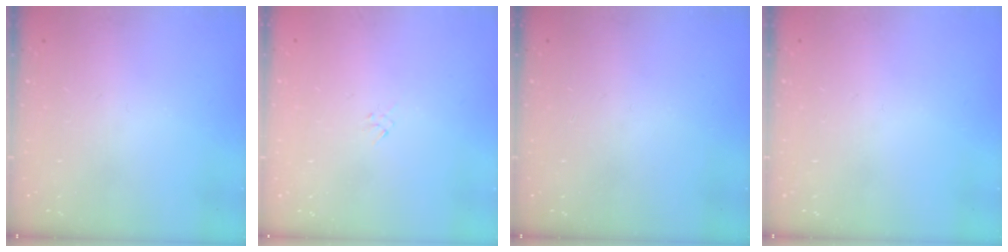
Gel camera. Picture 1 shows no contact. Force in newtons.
{"total": 1.3, "press": 1.2, "slide": 0.5}
{"total": 0.0}
{"total": 0.0}